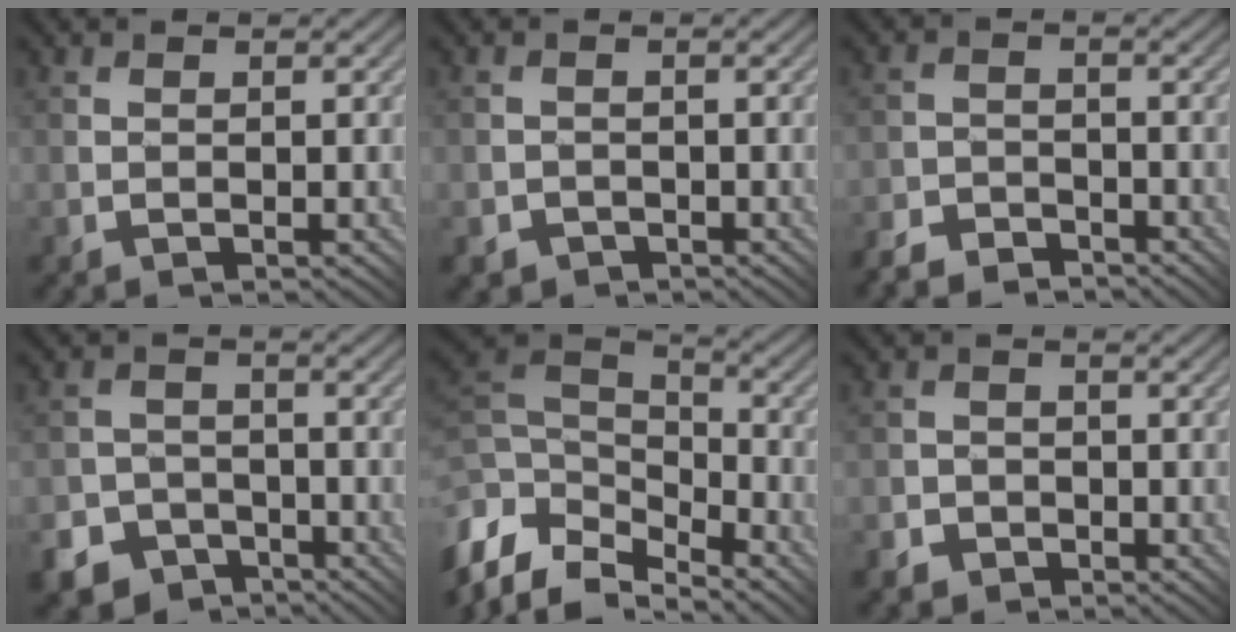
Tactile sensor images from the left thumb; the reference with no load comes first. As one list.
[{"total": 2.3, "force": [-1.5, 1.7, -0.1], "torque": [0.007, 0.008, -0.028]}, {"total": 4.6, "force": [-4.3, 1.3, 0.9], "torque": [-0.014, 0.002, -0.088]}, {"total": 8.6, "force": [-6.1, 6.0, 1.3], "torque": [-0.033, -0.020, -0.109]}, {"total": 12.3, "force": [-6.4, 7.2, 7.7], "torque": [-0.214, -0.005, -0.103]}, {"total": 3.8, "force": [-2.5, 2.9, 0.4], "torque": [0.009, -0.001, -0.053]}]